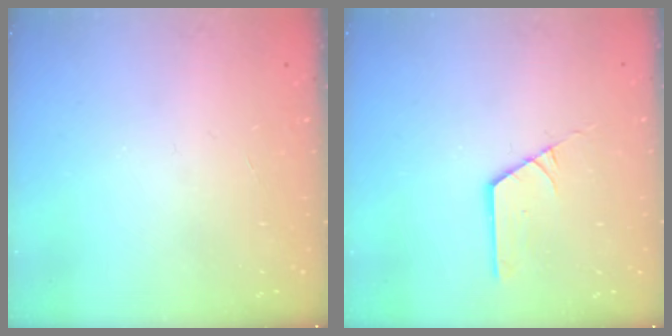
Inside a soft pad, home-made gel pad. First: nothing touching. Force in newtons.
{"total": 2.4, "press": 2.3, "slide": 0.3}